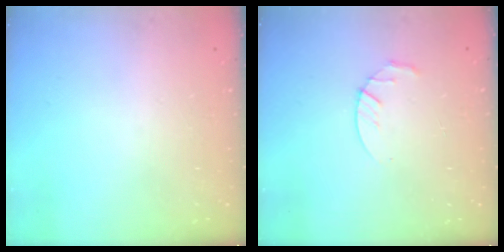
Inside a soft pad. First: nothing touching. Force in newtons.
{"total": 3.0, "press": 2.9, "slide": 0.5}